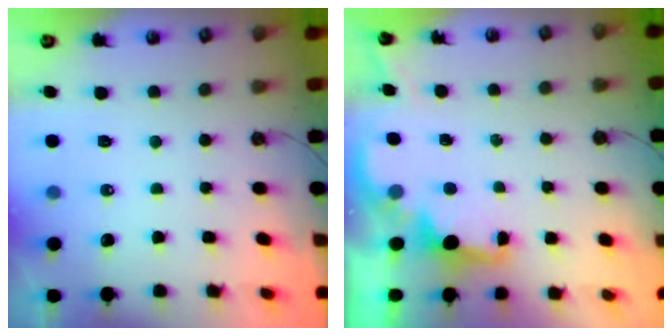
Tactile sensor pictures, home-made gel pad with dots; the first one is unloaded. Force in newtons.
{"total": 1.9, "press": 1.7, "slide": 0.8}